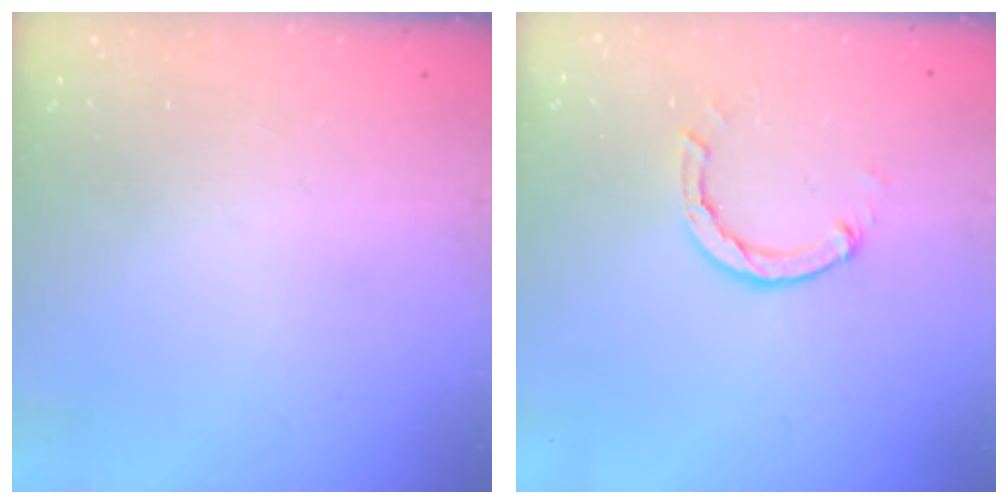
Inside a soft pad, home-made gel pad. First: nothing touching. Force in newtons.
{"total": 3.4, "press": 3.4, "slide": 0.4}